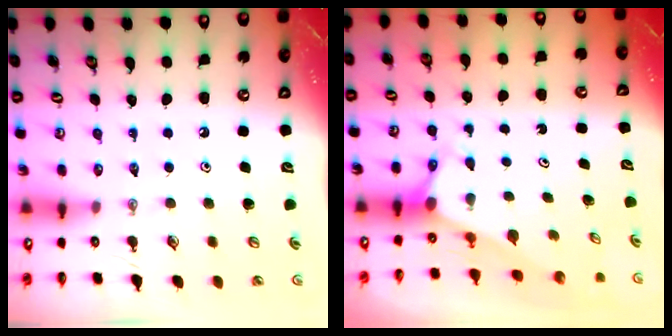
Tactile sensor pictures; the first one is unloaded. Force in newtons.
{"total": 2.9, "press": 2.9, "slide": 0.0}